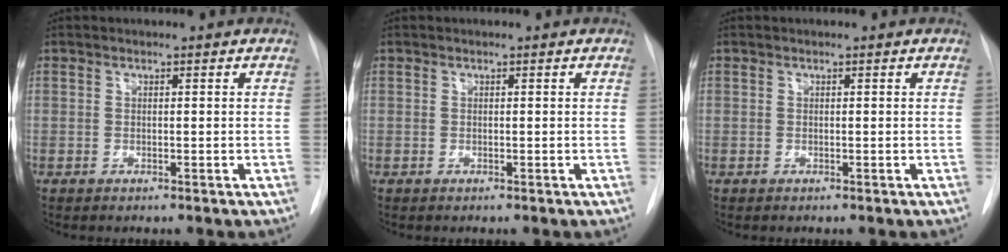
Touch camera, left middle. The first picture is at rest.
{"total": 0.0}
{"total": 0.0}